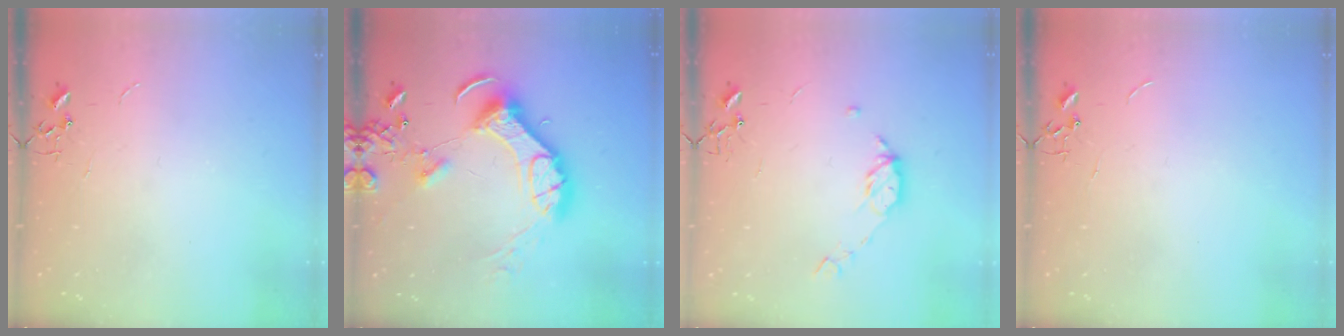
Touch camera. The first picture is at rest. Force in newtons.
{"total": 16.6, "press": 16.4, "slide": 2.4}
{"total": 7.8, "press": 7.8, "slide": 0.6}
{"total": 0.0}